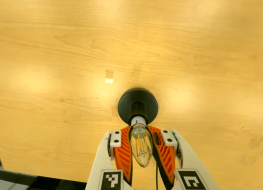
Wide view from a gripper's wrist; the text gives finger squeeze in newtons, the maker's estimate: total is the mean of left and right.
{"total": 25.3, "left": 26.4, "right": 24.2}